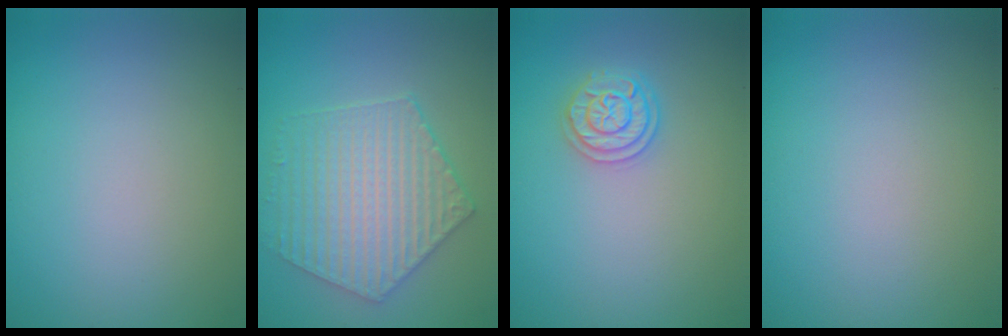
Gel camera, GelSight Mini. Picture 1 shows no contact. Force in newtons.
{"total": 5.6, "press": 4.6, "slide": 3.1}
{"total": 2.4, "press": 2.4, "slide": 0.4}
{"total": 0.0}